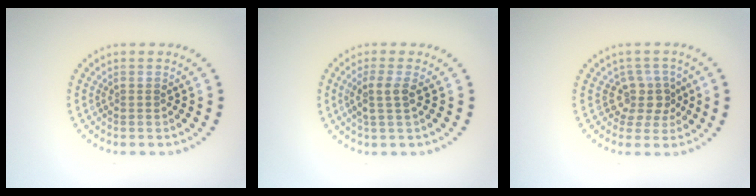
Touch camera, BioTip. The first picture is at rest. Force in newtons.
{"total": 2.1, "press": 1.7, "slide": 1.2}
{"total": 2.8, "press": 2.2, "slide": 1.8}